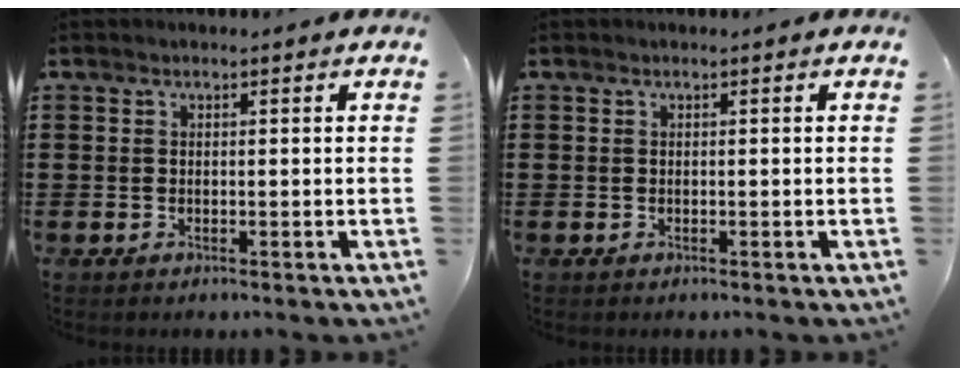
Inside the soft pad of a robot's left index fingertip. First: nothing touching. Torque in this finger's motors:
{"motor_torque": [-0.48, 0.55, -0.01, -0.01]}